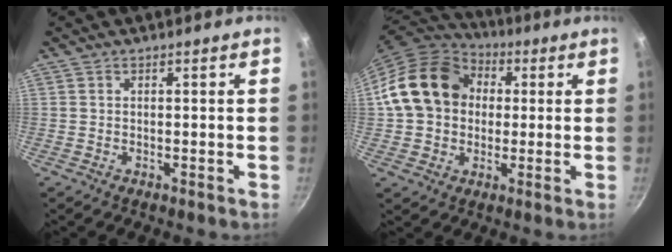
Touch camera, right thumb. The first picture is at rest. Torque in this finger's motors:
{"motor_torque": [1.17, 2.42, 0.54, -0.47, 0.17]}